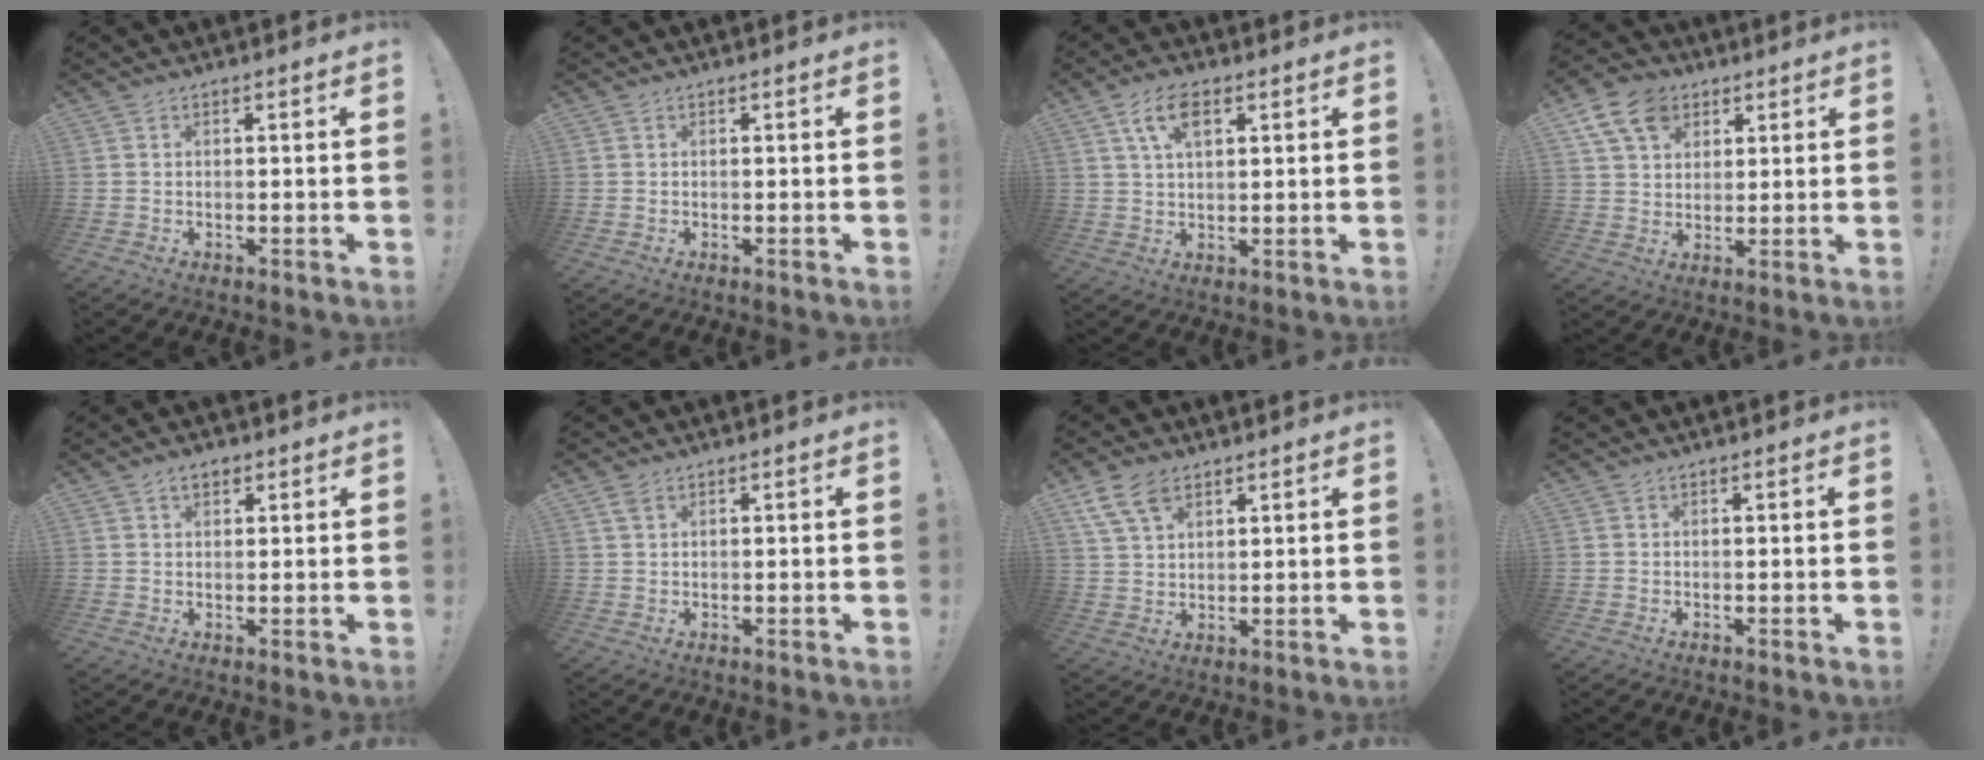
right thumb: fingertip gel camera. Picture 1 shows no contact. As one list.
[{"total": 0.0}, {"total": 7.8, "force": [3.4, 4.0, 5.8], "torque": [-0.109, 0.006, 0.062]}, {"total": 11.6, "force": [5.7, 8.0, 6.2], "torque": [-0.106, -0.012, 0.113]}, {"total": 3.0, "force": [1.6, 1.9, 1.8], "torque": [-0.030, 0.001, 0.028]}, {"total": 2.1, "force": [1.3, 1.1, 1.3], "torque": [-0.028, 0.001, 0.024]}, {"total": 8.5, "force": [5.1, 4.8, 4.8], "torque": [-0.093, -0.010, 0.101]}, {"total": 0.0}]